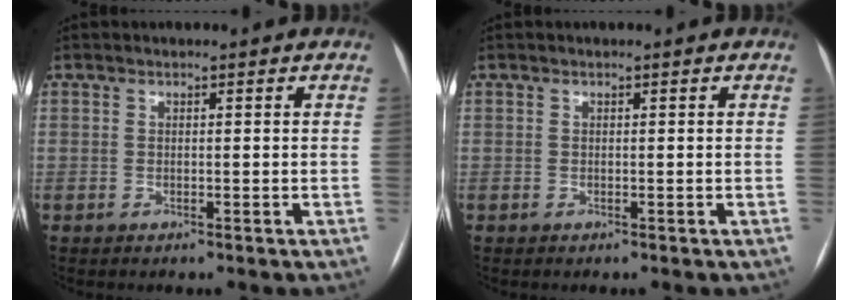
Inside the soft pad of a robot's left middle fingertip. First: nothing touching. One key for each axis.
{"total": 0.0}